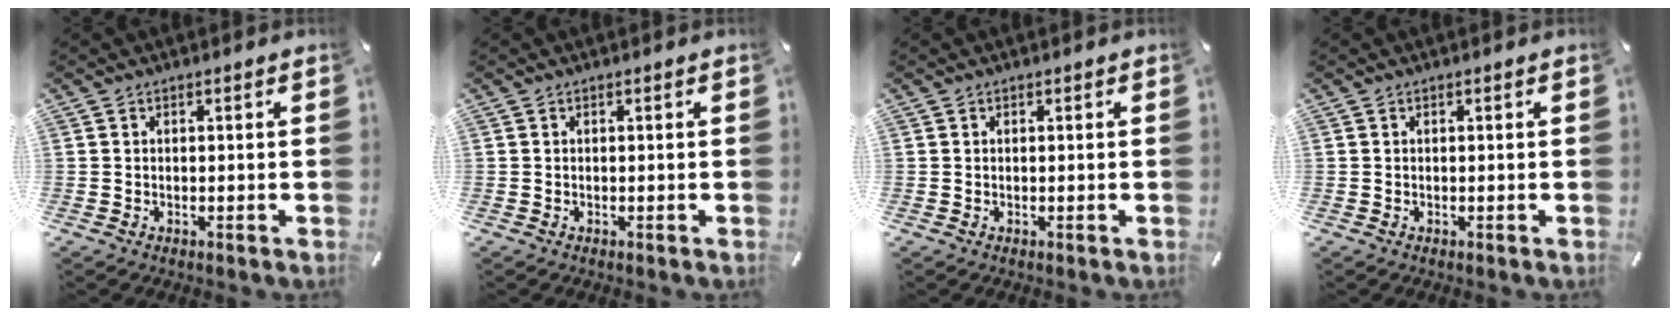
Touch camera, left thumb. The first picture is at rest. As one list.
[{"total": 0.0}, {"total": 0.0}, {"total": 0.0}]